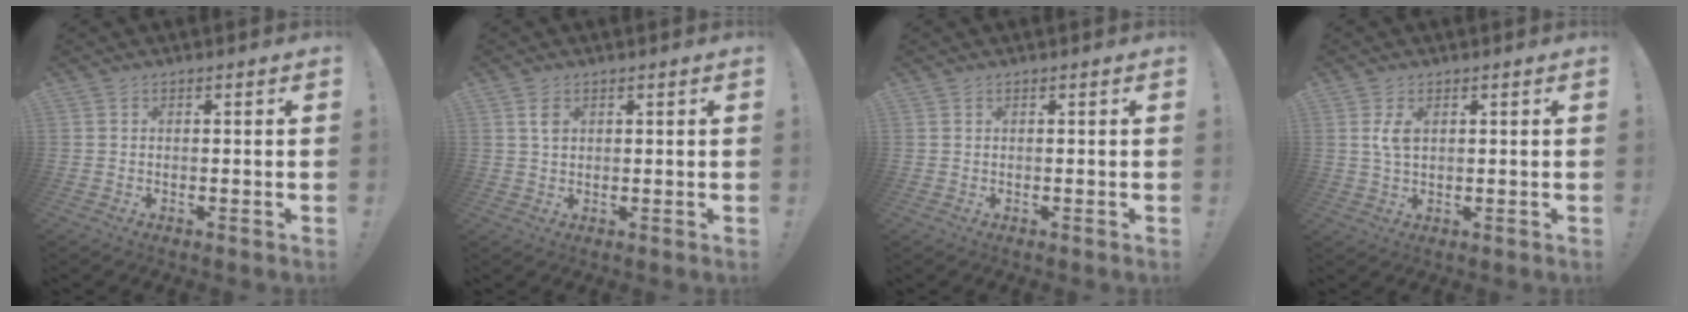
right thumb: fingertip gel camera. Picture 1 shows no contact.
{"total": 2.9, "force": [1.1, 1.8, 1.9], "torque": [-0.025, -0.002, 0.017]}
{"total": 0.0}
{"total": 4.3, "force": [1.3, 2.2, 3.4], "torque": [-0.061, -0.007, 0.020]}